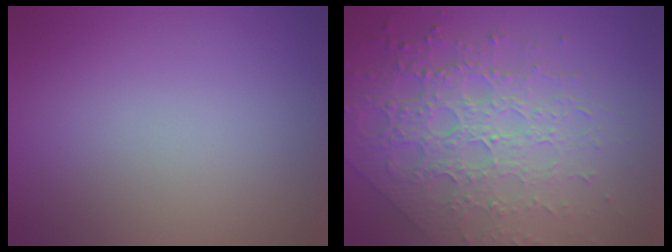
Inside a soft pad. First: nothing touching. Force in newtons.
{"total": 7.7, "press": 5.4, "slide": 5.5}